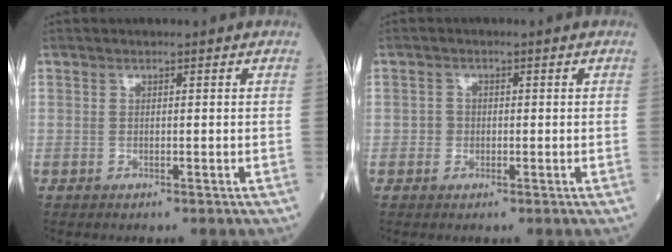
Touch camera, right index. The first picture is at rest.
{"total": 1.3, "force": [-0.4, 1.2, 0.2], "torque": [0.004, 0.006, -0.008]}